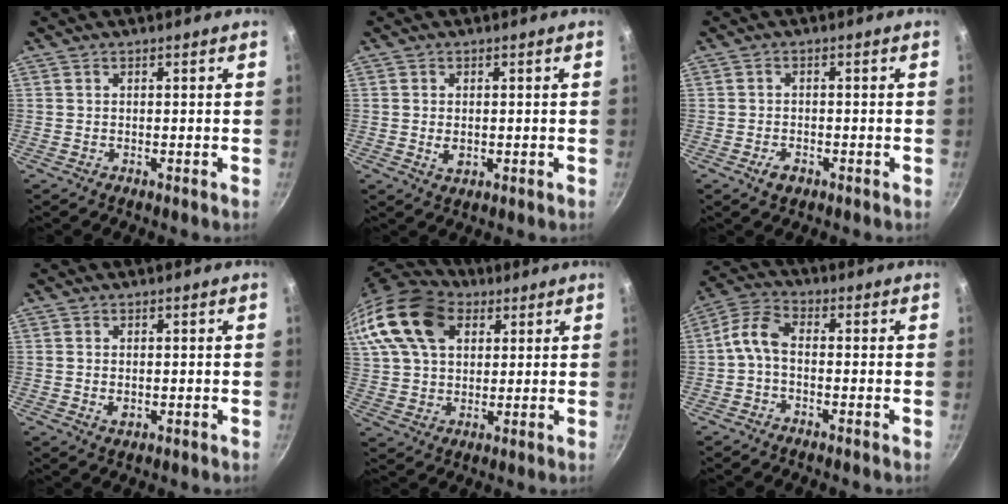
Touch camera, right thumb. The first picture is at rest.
{"total": 2.7, "force": [-0.2, 1.8, 2.0], "torque": [-0.036, -0.004, 0.000]}
{"total": 2.8, "force": [-1.4, 1.7, 1.6], "torque": [-0.026, 0.010, -0.027]}
{"total": 2.1, "force": [-0.1, 1.4, 1.5], "torque": [-0.026, -0.002, 0.001]}
{"total": 24.4, "force": [10.3, 16.6, 14.5], "torque": [-0.323, 0.030, 0.184]}
{"total": 5.6, "force": [-1.2, 3.2, 4.4], "torque": [-0.098, 0.030, -0.037]}